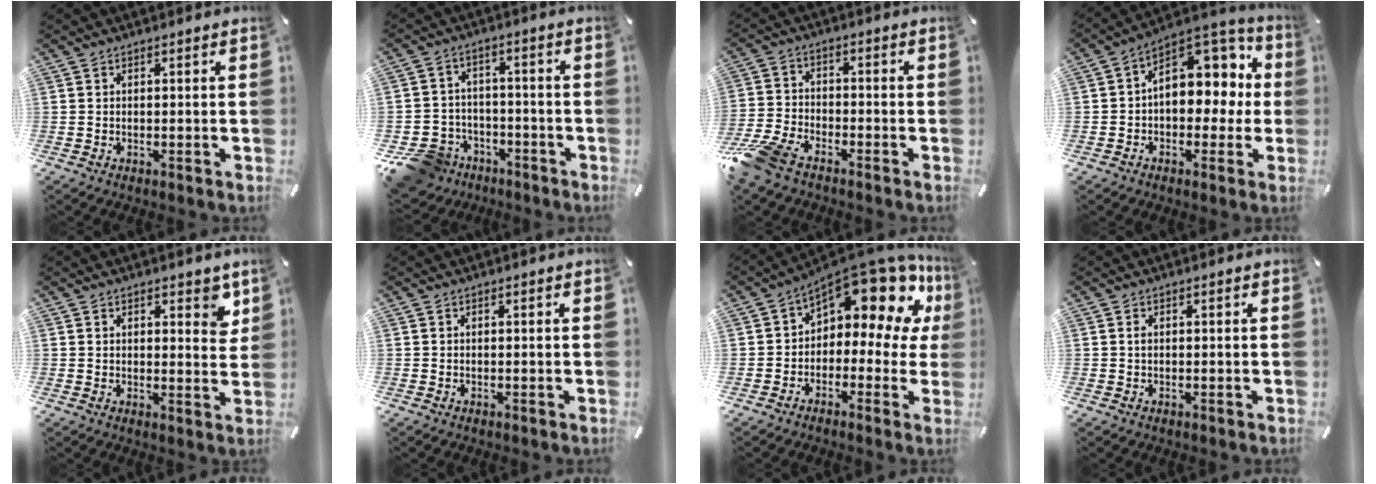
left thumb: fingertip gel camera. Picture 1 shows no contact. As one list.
[{"total": 10.2, "force": [-6.5, 7.5, 2.2], "torque": [-0.052, 0.049, -0.115]}, {"total": 9.8, "force": [-7.7, 4.2, 4.4], "torque": [-0.105, 0.027, -0.152]}, {"total": 12.6, "force": [2.9, 9.2, 8.1], "torque": [-0.093, -0.023, 0.054]}, {"total": 4.4, "force": [2.8, 2.3, 2.5], "torque": [-0.014, -0.014, 0.043]}, {"total": 0.0}, {"total": 14.9, "force": [9.4, 7.1, 9.1], "torque": [-0.133, -0.077, 0.158]}, {"total": 0.7, "force": [0.1, 0.3, 0.6], "torque": [-0.013, 0.001, 0.001]}]